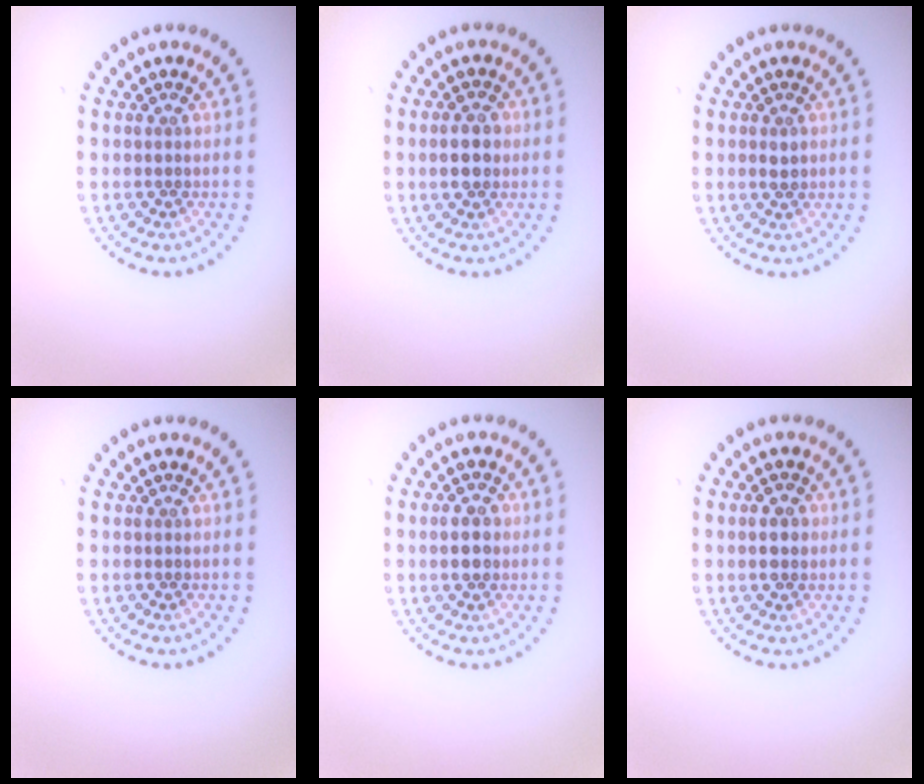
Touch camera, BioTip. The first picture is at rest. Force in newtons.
{"total": 2.6, "press": 2.6, "slide": 0.2}
{"total": 1.0, "press": 1.0, "slide": 0.0}
{"total": 0.0}
{"total": 2.6, "press": 2.6, "slide": 0.0}
{"total": 2.5, "press": 2.5, "slide": 0.0}